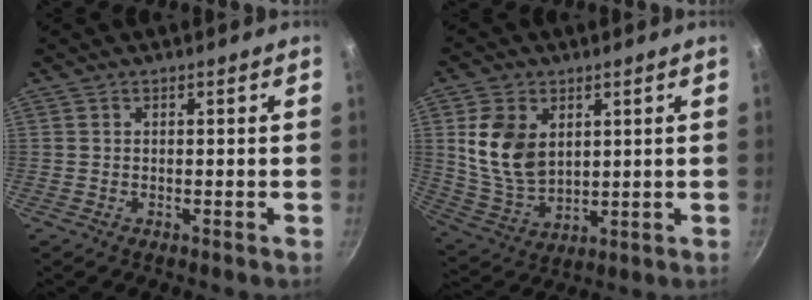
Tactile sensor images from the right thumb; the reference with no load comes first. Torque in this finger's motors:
{"motor_torque": [-1.16, 1.52, 0.80, -0.21, 0.21]}